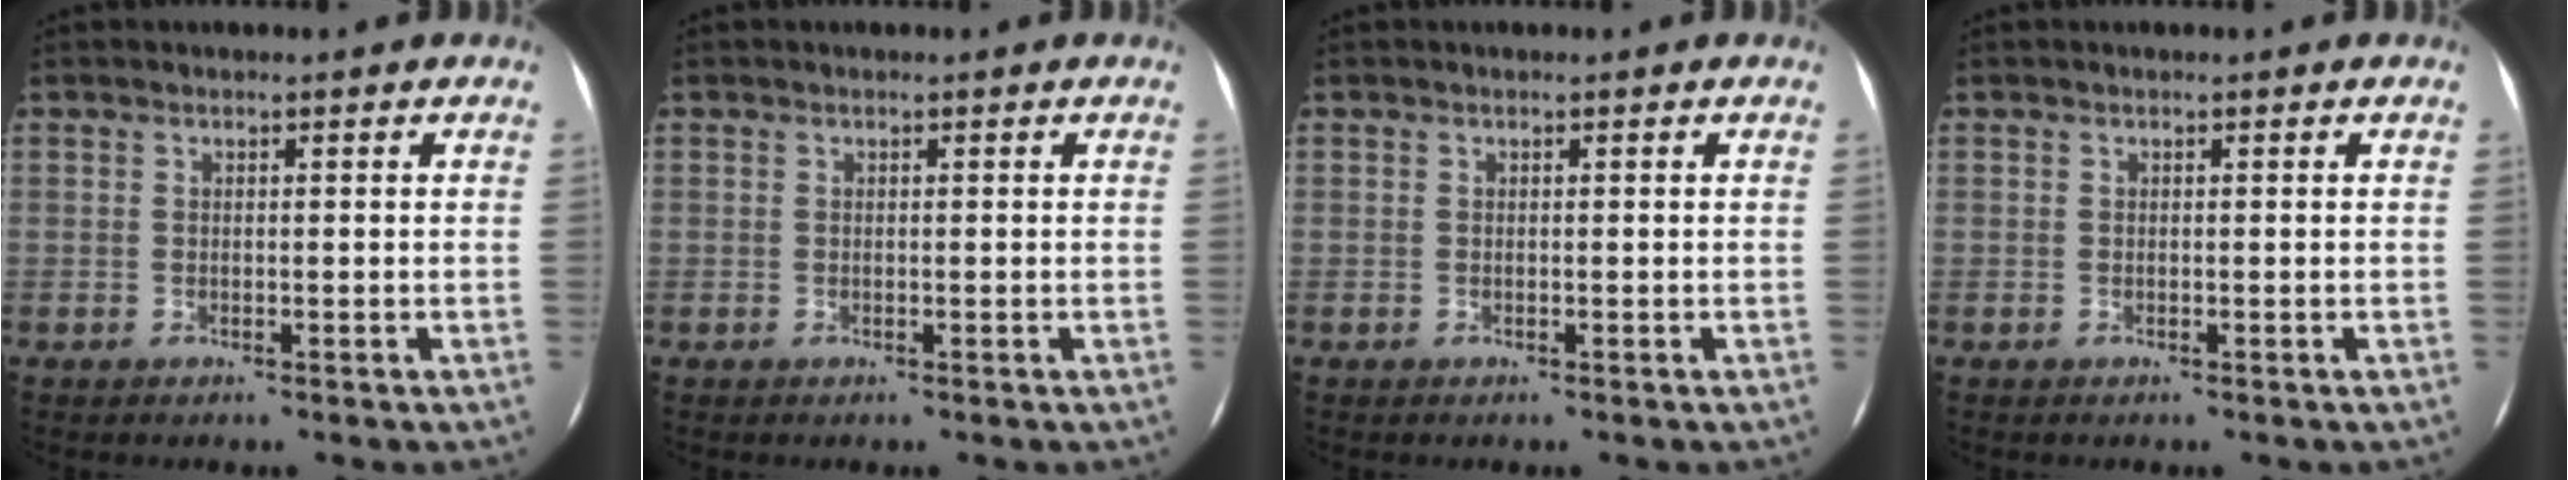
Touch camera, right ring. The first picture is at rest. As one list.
[{"total": 0.0}, {"total": 0.0}, {"total": 0.0}]